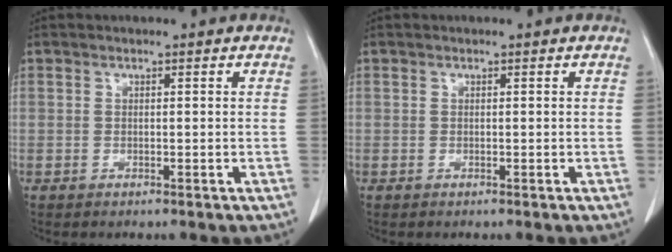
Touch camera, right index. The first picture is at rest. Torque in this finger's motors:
{"motor_torque": [0.00, 0.00, 0.00, 0.00]}